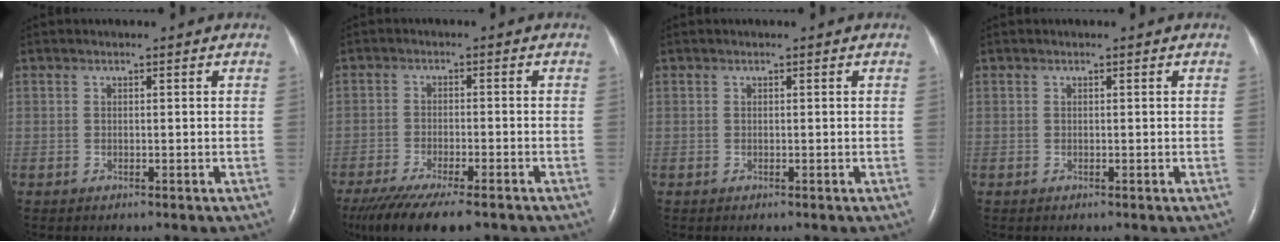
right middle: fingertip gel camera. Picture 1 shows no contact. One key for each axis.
{"total": 13.9, "fx": -10.6, "fy": 3.0, "fz": 8.4, "tx": -0.159, "ty": -0.031, "tz": -0.170}
{"total": 0.0}
{"total": 0.0}